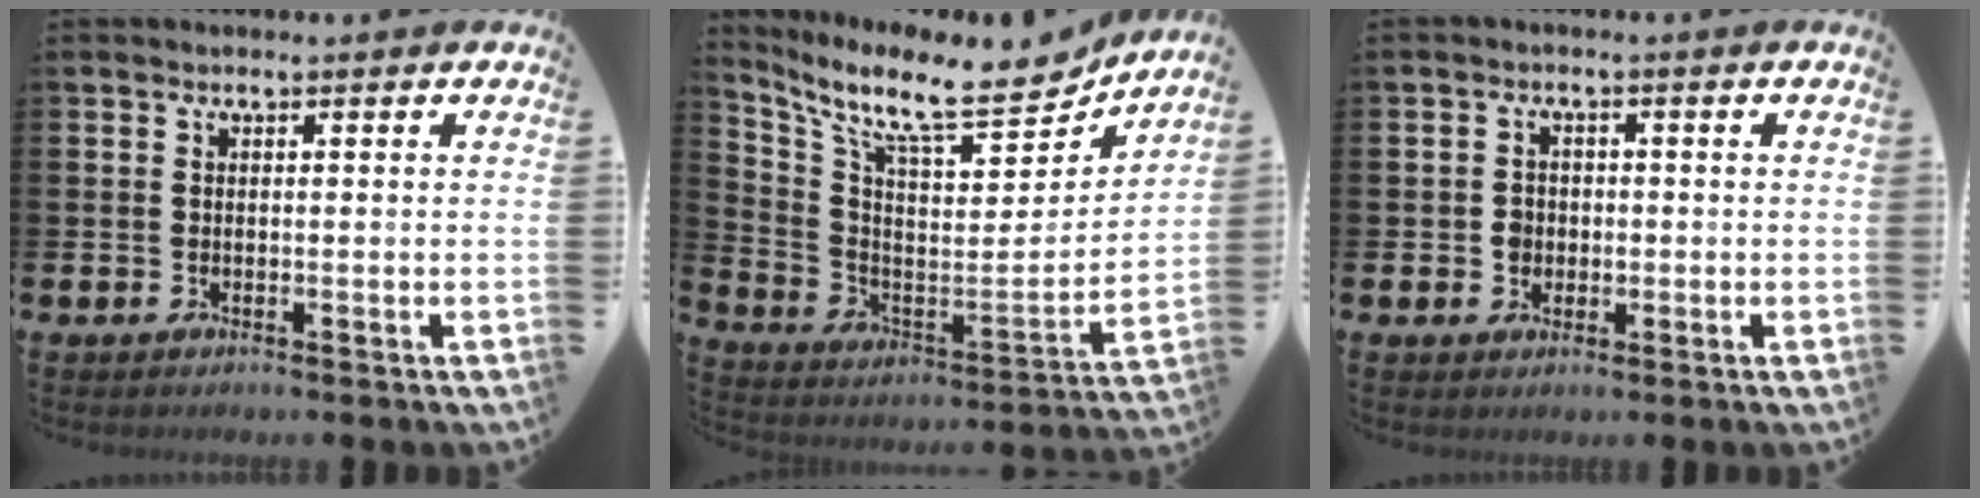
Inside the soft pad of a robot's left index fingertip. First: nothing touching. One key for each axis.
{"total": 11.9, "fx": 10.2, "fy": 2.2, "fz": 5.7, "tx": -0.135, "ty": -0.084, "tz": 0.164}
{"total": 2.2, "fx": -0.3, "fy": 2.1, "fz": 0.7, "tx": -0.009, "ty": 0.004, "tz": -0.011}